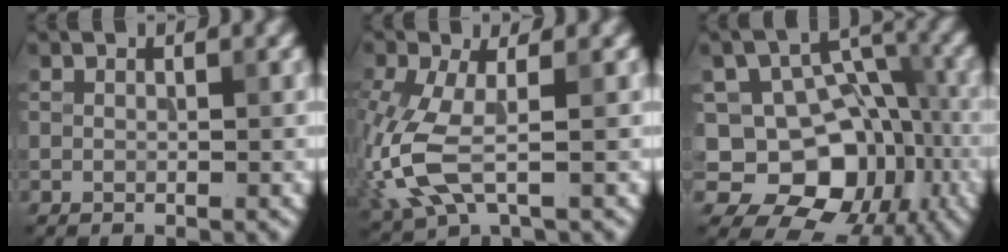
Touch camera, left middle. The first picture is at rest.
{"total": 6.0, "force": [-1.1, 2.5, 5.3], "torque": [-0.154, -0.009, -0.023]}
{"total": 11.0, "force": [-3.1, 8.4, 6.5], "torque": [-0.076, 0.011, -0.048]}